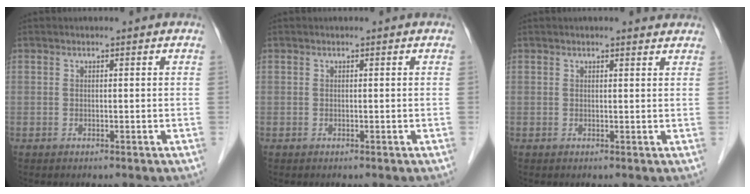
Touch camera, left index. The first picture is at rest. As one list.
[{"total": 0.0}, {"total": 3.5, "force": [3.3, 0.7, 1.2], "torque": [-0.014, 0.010, 0.031]}]